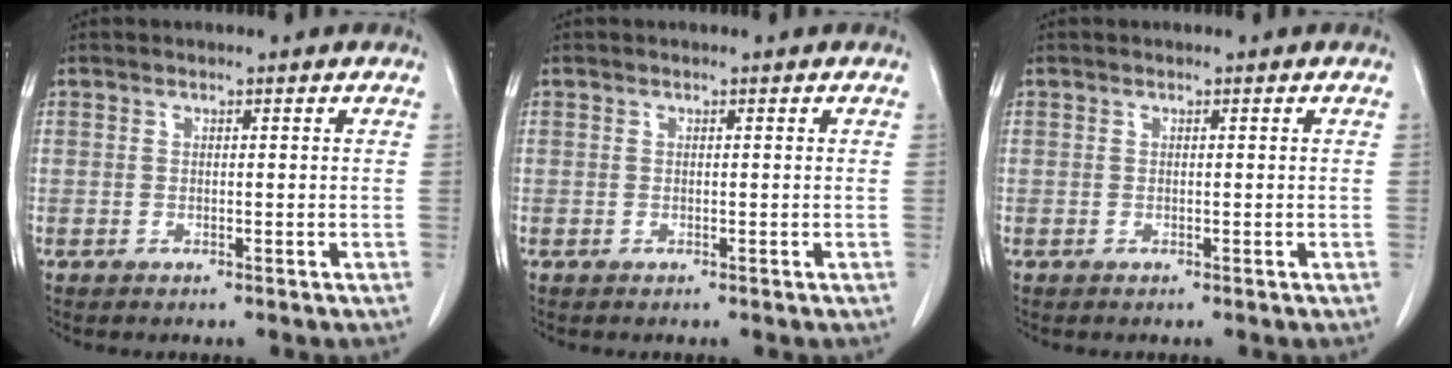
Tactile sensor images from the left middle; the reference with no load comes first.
{"total": 0.0}
{"total": 0.0}